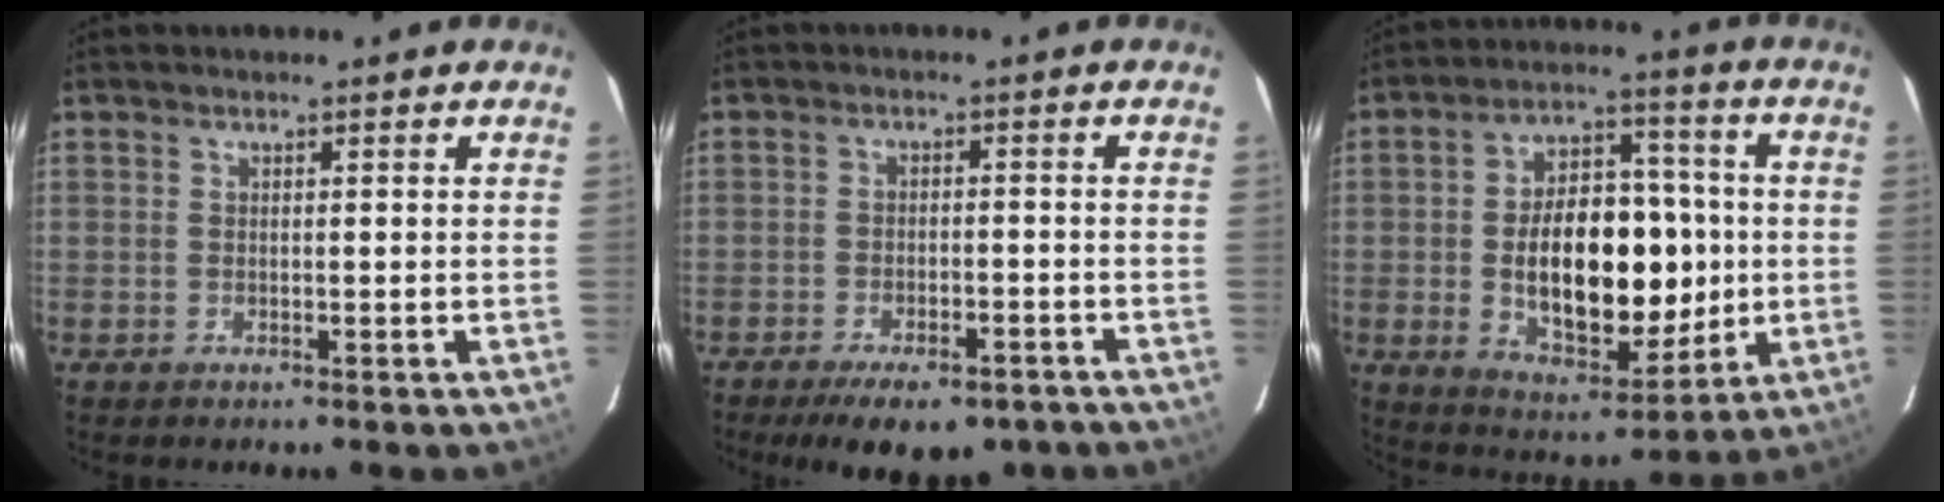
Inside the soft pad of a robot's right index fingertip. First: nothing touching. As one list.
[{"total": 11.9, "force": [-8.8, 4.7, 6.5], "torque": [-0.135, -0.016, -0.119]}, {"total": 19.2, "force": [-1.6, 11.0, 15.7], "torque": [-0.272, 0.015, -0.009]}]